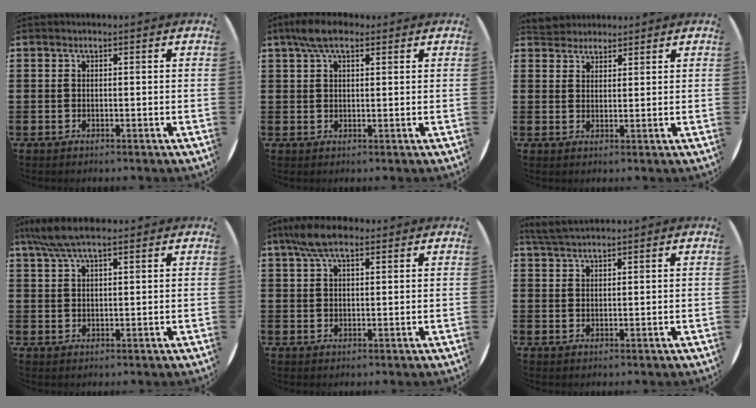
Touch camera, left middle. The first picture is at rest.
{"total": 4.6, "force": [3.0, 1.8, 3.0], "torque": [-0.057, 0.005, 0.053]}
{"total": 2.8, "force": [2.7, 0.9, -0.4], "torque": [0.000, 0.000, 0.053]}
{"total": 5.1, "force": [3.9, 1.0, 3.1], "torque": [-0.070, 0.001, 0.070]}
{"total": 5.4, "force": [3.7, 2.0, 3.3], "torque": [-0.075, 0.006, 0.068]}
{"total": 2.8, "force": [2.6, 0.2, 1.0], "torque": [-0.025, 0.001, 0.050]}